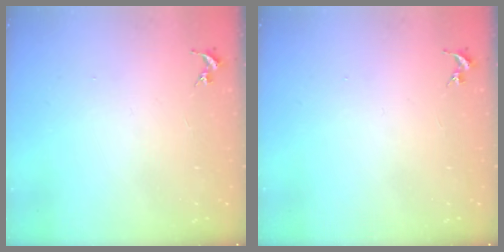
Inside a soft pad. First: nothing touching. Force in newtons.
{"total": 0.0}